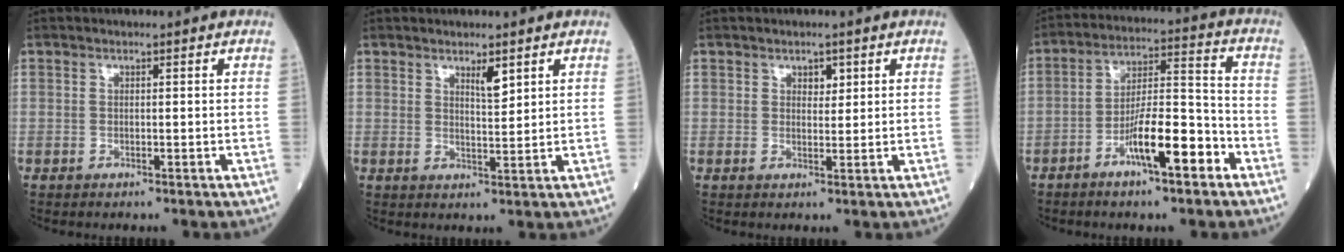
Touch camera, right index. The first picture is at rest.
{"total": 2.8, "force": [2.0, 0.5, 1.9], "torque": [-0.033, -0.002, 0.037]}
{"total": 2.0, "force": [1.3, 1.1, 1.1], "torque": [-0.010, 0.003, 0.023]}
{"total": 10.4, "force": [-5.3, 1.8, 8.8], "torque": [-0.155, 0.009, -0.089]}